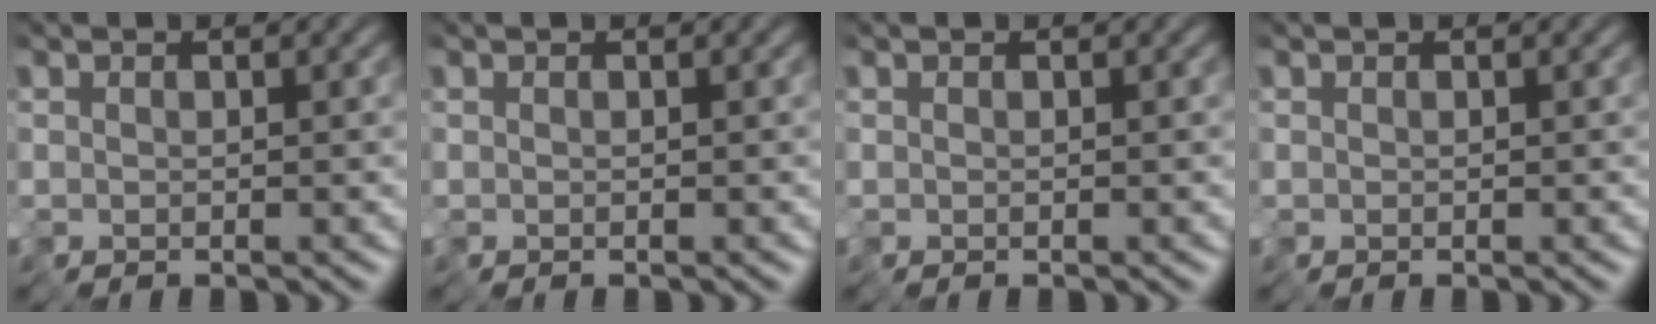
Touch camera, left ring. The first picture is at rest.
{"total": 0.0}
{"total": 0.0}
{"total": 0.0}